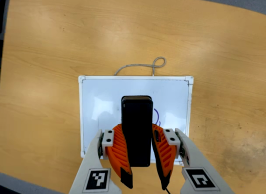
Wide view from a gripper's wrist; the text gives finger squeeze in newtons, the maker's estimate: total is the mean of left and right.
{"total": 13.0, "left": 9.5, "right": 16.6}